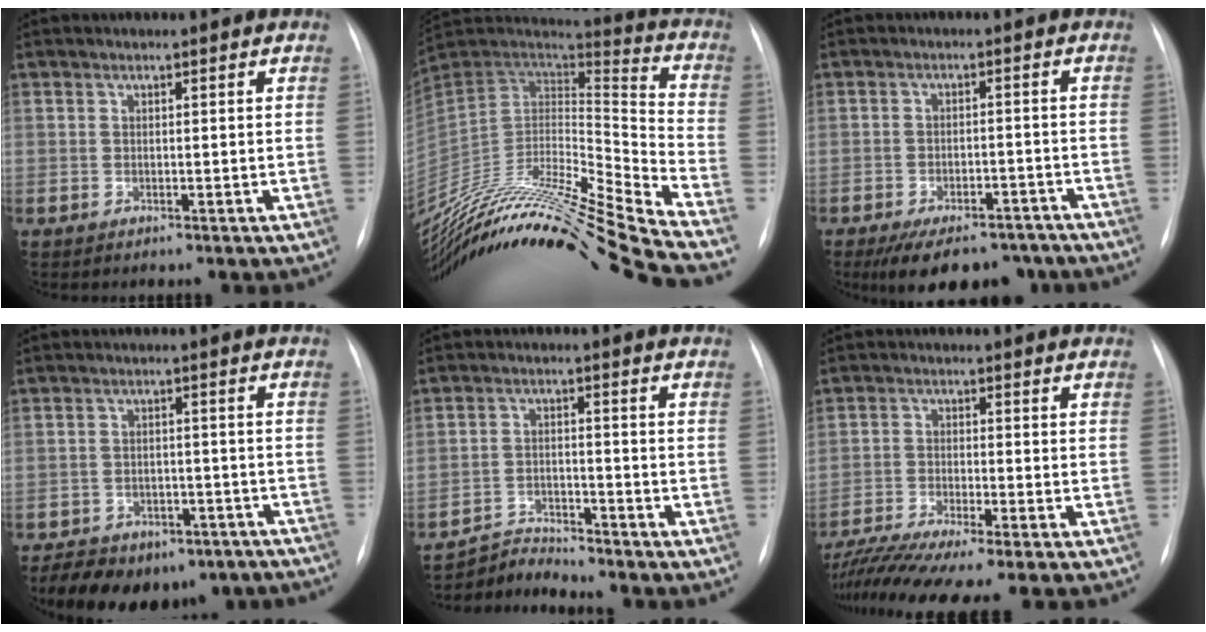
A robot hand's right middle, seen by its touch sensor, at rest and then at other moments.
{"total": 33.0, "force": [-28.1, -0.1, 17.2], "torque": [-0.278, -0.040, -0.460]}
{"total": 12.5, "force": [-9.8, 5.5, 5.6], "torque": [-0.089, 0.000, -0.131]}
{"total": 15.7, "force": [-11.5, 8.5, 6.5], "torque": [-0.122, 0.006, -0.141]}
{"total": 4.5, "force": [-4.2, -0.8, -1.4], "torque": [0.025, -0.011, -0.073]}
{"total": 11.1, "force": [-9.6, -0.9, 5.7], "torque": [-0.087, -0.022, -0.154]}